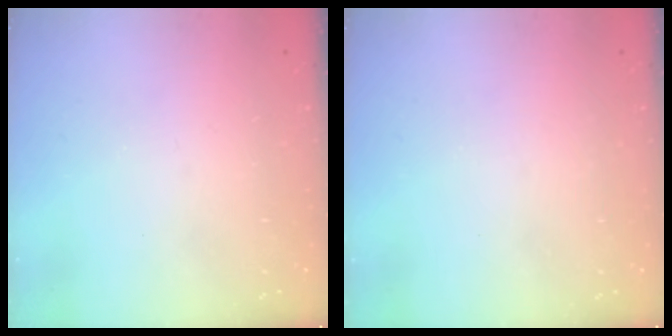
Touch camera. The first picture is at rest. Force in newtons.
{"total": 0.0}